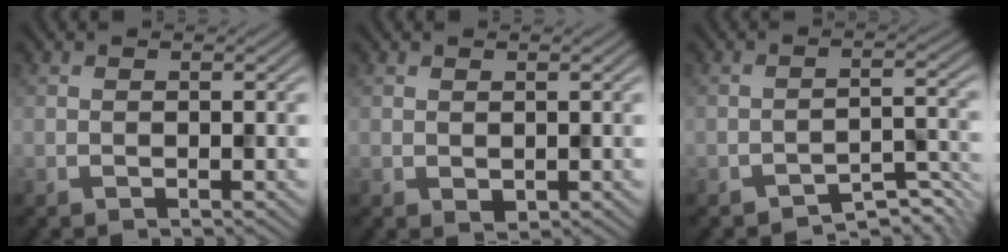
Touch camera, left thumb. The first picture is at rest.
{"total": 0.8, "force": [0.3, 0.6, 0.5], "torque": [-0.011, -0.004, 0.010]}
{"total": 4.1, "force": [-3.5, 0.8, 2.0], "torque": [-0.027, 0.004, -0.053]}